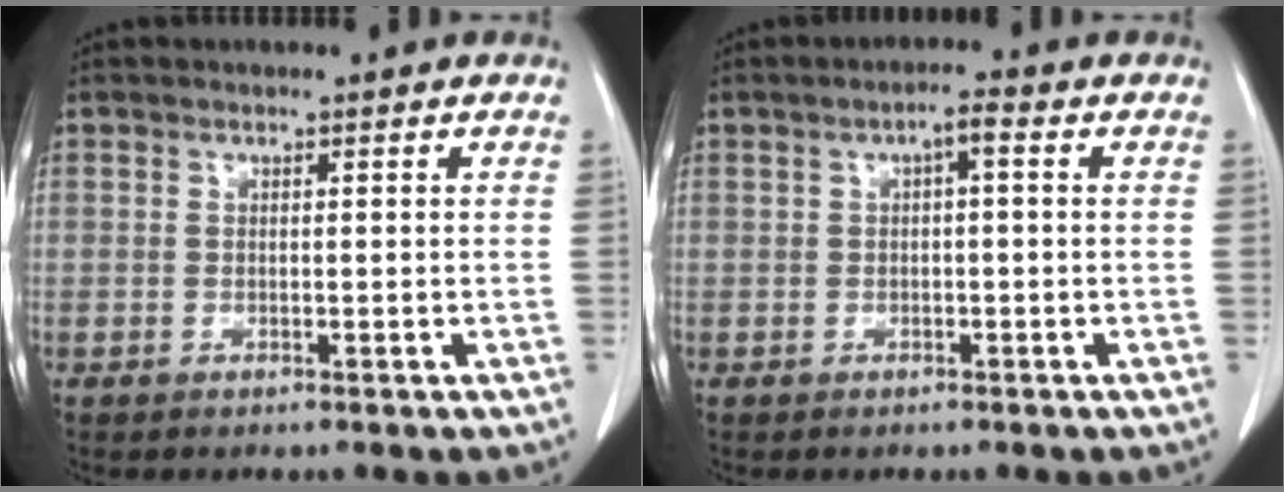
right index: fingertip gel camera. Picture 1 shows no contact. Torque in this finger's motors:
{"motor_torque": [0.23, -0.05, 0.01, 0.03]}